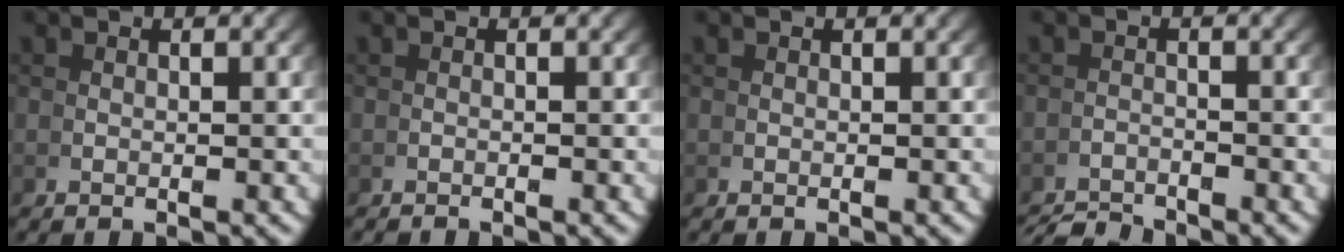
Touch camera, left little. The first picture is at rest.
{"total": 0.9, "force": [-0.6, -0.5, -0.4], "torque": [0.006, -0.003, -0.010]}
{"total": 0.0}
{"total": 3.1, "force": [-3.1, -0.4, -0.2], "torque": [0.015, -0.008, -0.054]}